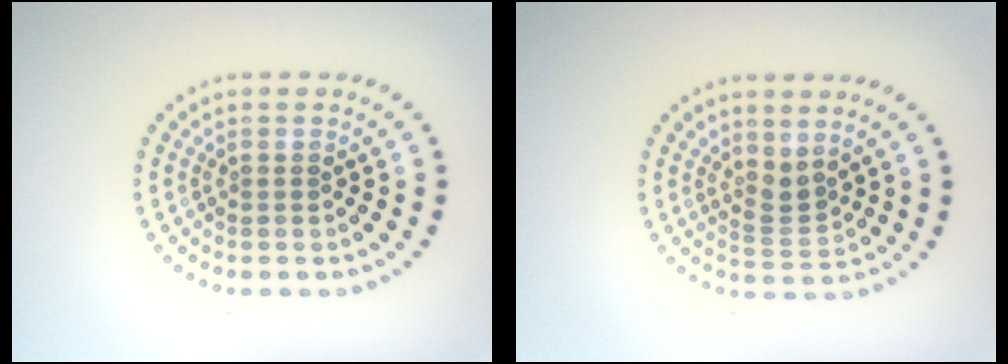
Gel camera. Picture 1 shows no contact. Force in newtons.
{"total": 2.0, "press": 1.3, "slide": 1.5}